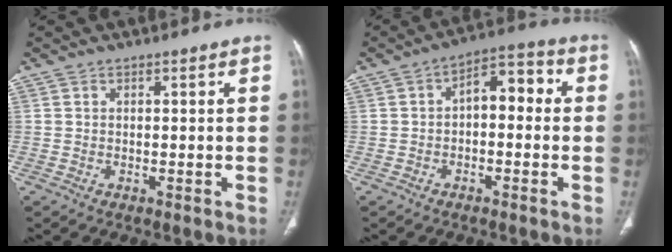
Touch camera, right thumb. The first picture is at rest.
{"total": 7.4, "force": [-0.1, 4.3, 6.0], "torque": [-0.058, 0.035, -0.015]}